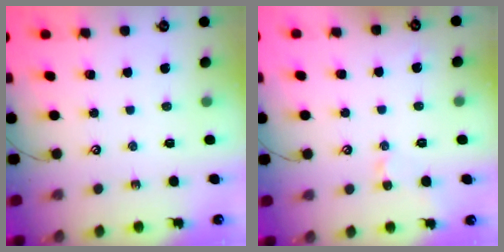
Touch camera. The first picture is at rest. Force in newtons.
{"total": 2.2, "press": 2.2, "slide": 0.3}